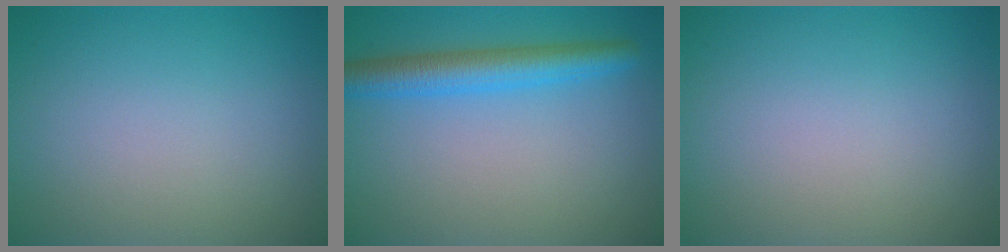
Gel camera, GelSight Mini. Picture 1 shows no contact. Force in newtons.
{"total": 4.1, "press": 4.1, "slide": 0.3}
{"total": 0.0}